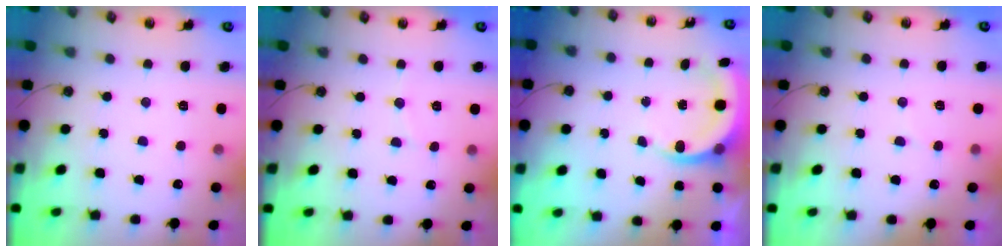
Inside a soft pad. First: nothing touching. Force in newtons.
{"total": 3.9, "press": 3.9, "slide": 0.5}
{"total": 5.6, "press": 5.5, "slide": 1.0}
{"total": 3.0, "press": 2.7, "slide": 1.3}